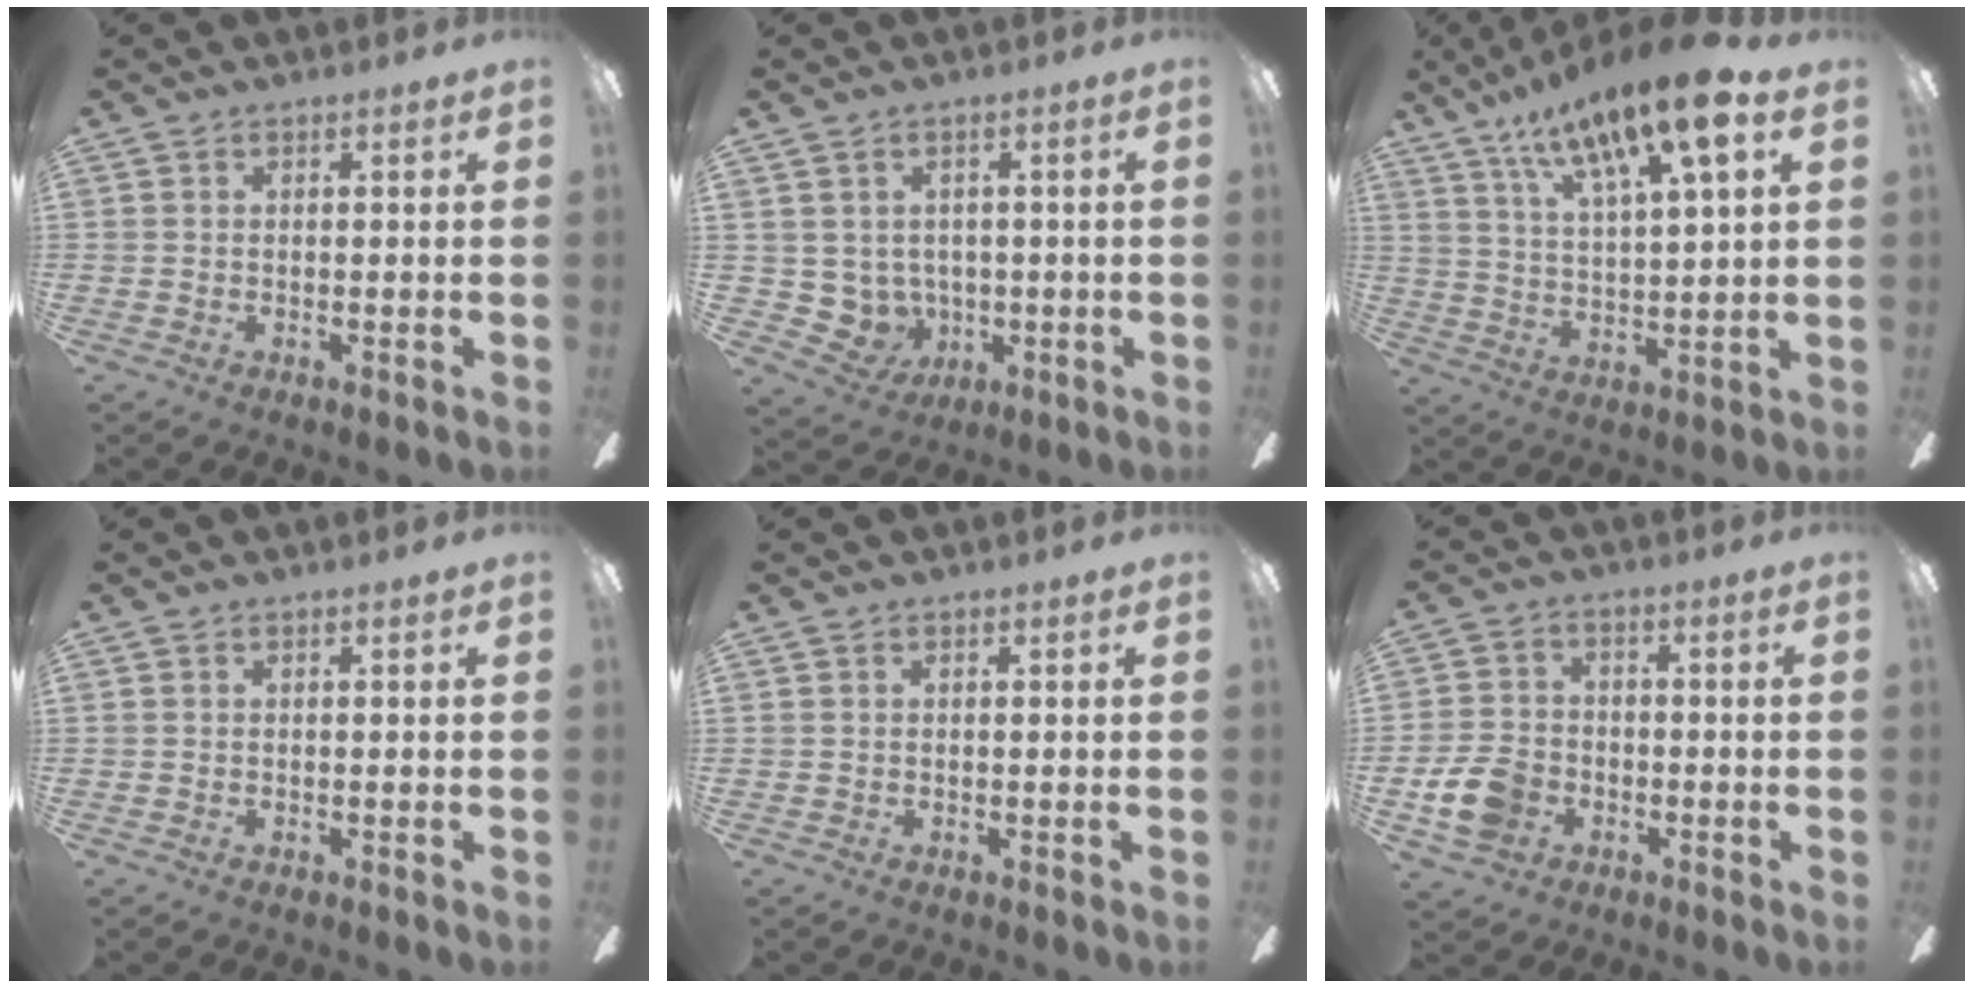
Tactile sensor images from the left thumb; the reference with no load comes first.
{"total": 5.4, "force": [2.2, 4.9, 0.6], "torque": [-0.050, -0.017, 0.047]}
{"total": 17.1, "force": [11.7, 4.0, 11.8], "torque": [-0.208, -0.055, 0.189]}
{"total": 0.0}
{"total": 0.0}
{"total": 9.4, "force": [-3.3, 7.2, 5.2], "torque": [-0.122, 0.014, -0.061]}